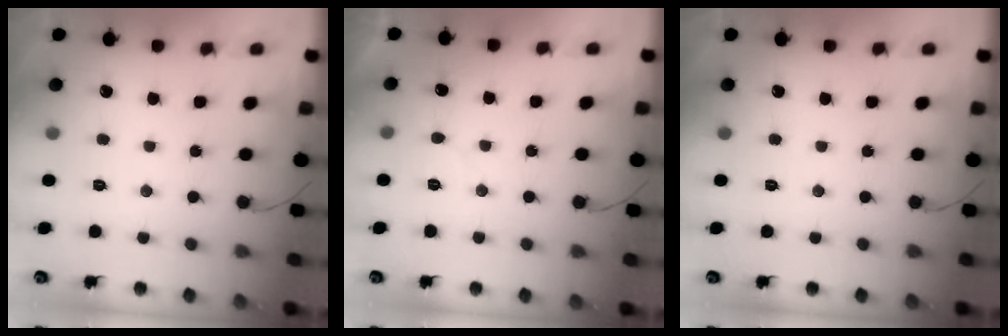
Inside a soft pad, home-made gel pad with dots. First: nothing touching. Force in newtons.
{"total": 4.6, "press": 4.6, "slide": 0.3}
{"total": 0.0}